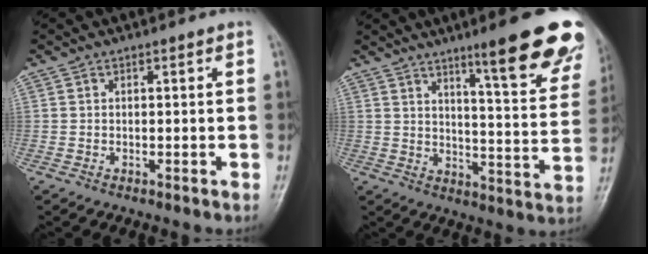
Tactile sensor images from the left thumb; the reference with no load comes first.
{"total": 19.3, "force": [12.3, 2.9, 14.6], "torque": [-0.153, -0.064, 0.163]}